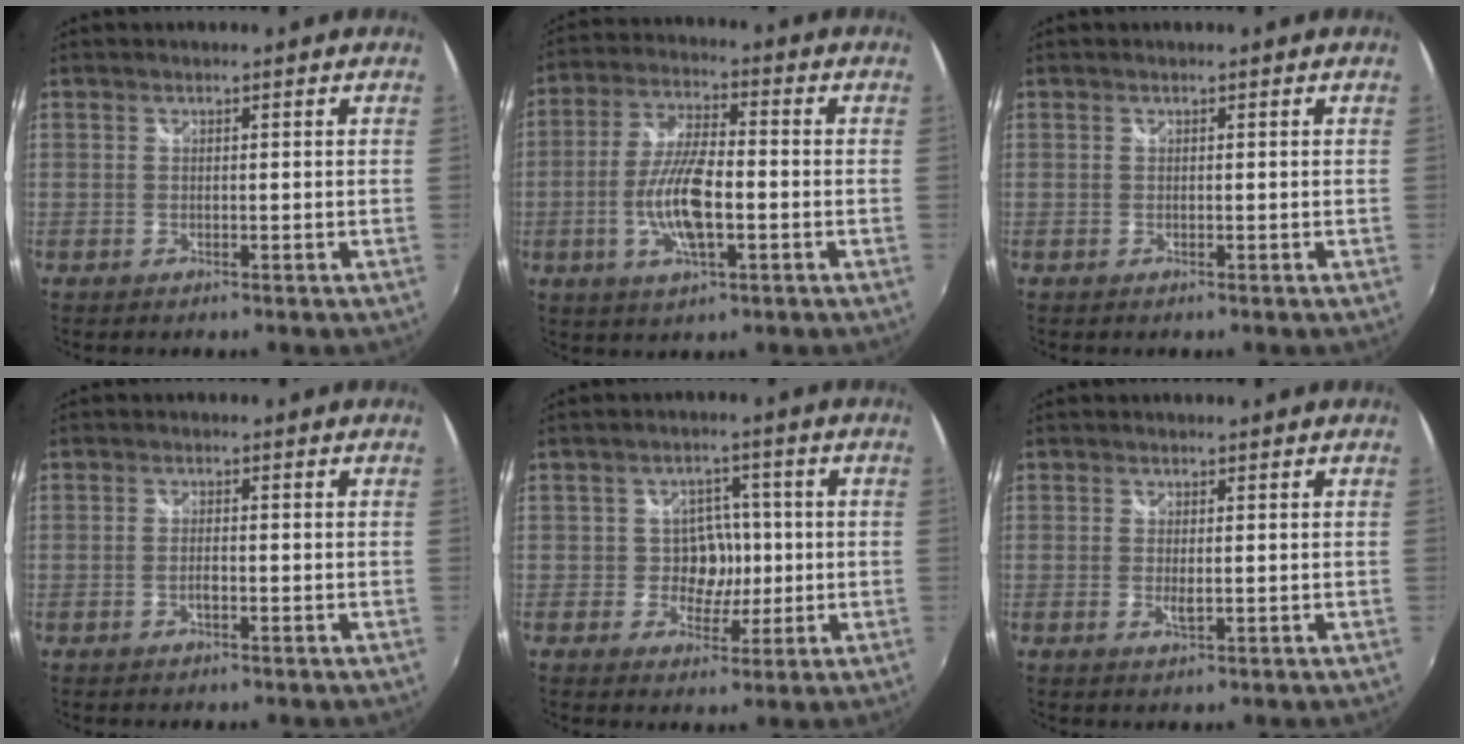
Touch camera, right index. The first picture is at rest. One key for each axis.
{"total": 10.9, "fx": -2.7, "fy": 3.5, "fz": 10.0, "tx": -0.203, "ty": -0.002, "tz": -0.052}
{"total": 0.0}
{"total": 1.6, "fx": -0.7, "fy": 0.6, "fz": 1.3, "tx": -0.027, "ty": -0.001, "tz": -0.011}
{"total": 5.5, "fx": -0.5, "fy": 5.1, "fz": 2.2, "tx": -0.035, "ty": 0.007, "tz": -0.004}
{"total": 1.8, "fx": -0.2, "fy": 0.6, "fz": 1.7, "tx": -0.031, "ty": -0.006, "tz": -0.001}